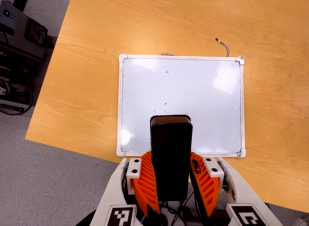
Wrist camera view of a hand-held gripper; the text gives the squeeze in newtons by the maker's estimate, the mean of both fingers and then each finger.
{"total": 7.1, "left": 6.2, "right": 7.9}